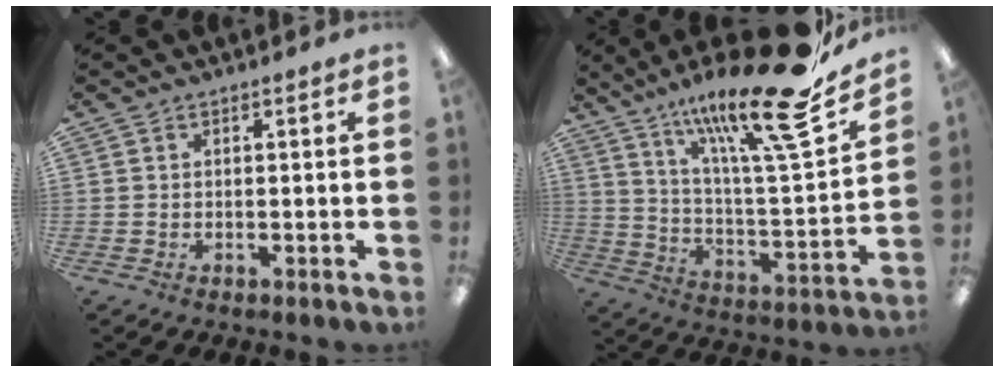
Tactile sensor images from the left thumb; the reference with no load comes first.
{"total": 23.8, "force": [17.3, 3.1, 16.0], "torque": [-0.255, -0.115, 0.269]}